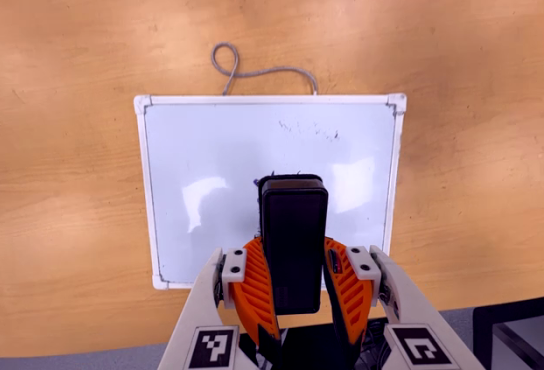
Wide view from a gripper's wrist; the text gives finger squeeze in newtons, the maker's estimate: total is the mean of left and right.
{"total": 9.8, "left": 7.8, "right": 11.9}